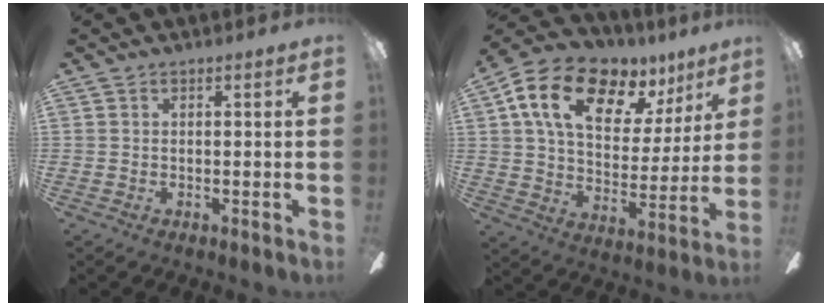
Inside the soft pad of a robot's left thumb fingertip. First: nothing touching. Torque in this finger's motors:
{"motor_torque": [0.57, 0.73, 1.71, -1.06, 0.50]}